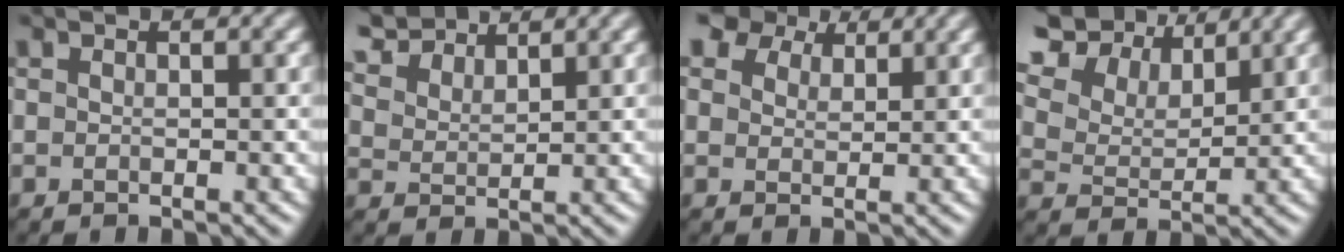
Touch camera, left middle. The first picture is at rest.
{"total": 6.0, "force": [5.2, 2.2, 2.0], "torque": [-0.067, 0.009, 0.101]}
{"total": 6.3, "force": [5.0, 3.2, 2.2], "torque": [-0.061, 0.000, 0.086]}
{"total": 11.6, "force": [8.1, 6.2, 5.6], "torque": [-0.136, 0.030, 0.136]}